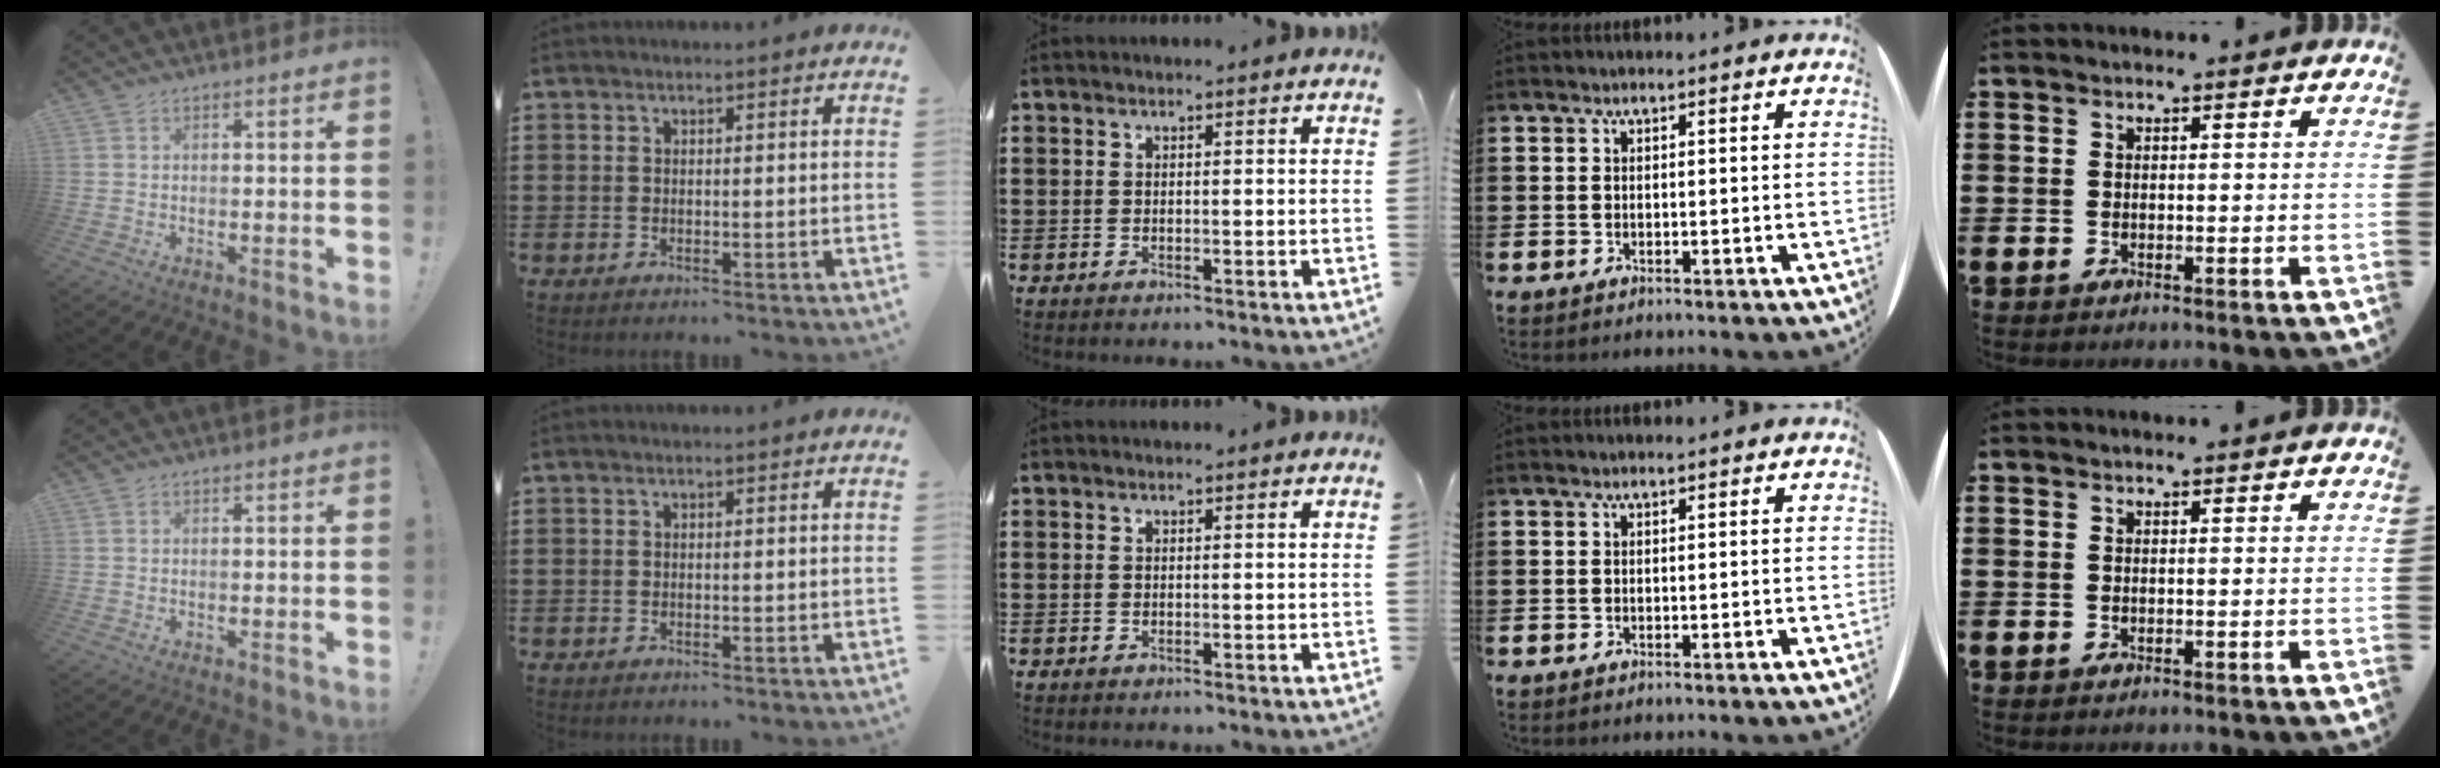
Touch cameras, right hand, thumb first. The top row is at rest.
{}